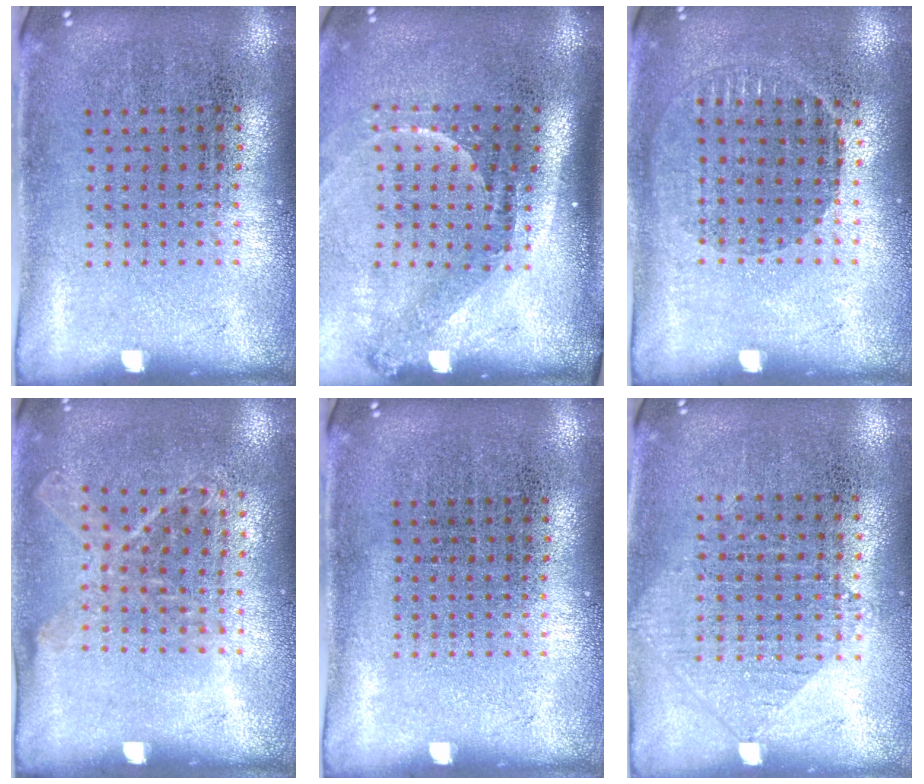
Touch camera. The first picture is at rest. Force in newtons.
{"total": 2.2, "press": 1.5, "slide": 1.6}
{"total": 0.9, "press": 0.8, "slide": 0.3}
{"total": 1.1, "press": 1.0, "slide": 0.5}
{"total": 0.0}
{"total": 0.9, "press": 0.9, "slide": 0.3}